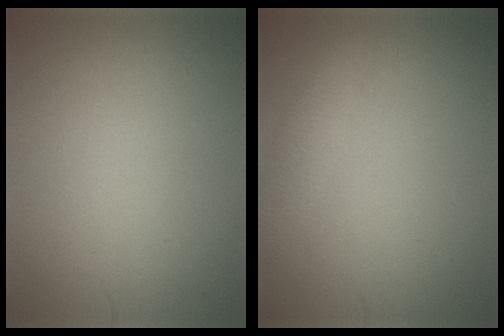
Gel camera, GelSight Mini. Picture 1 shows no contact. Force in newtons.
{"total": 2.4, "press": 2.4, "slide": 0.2}